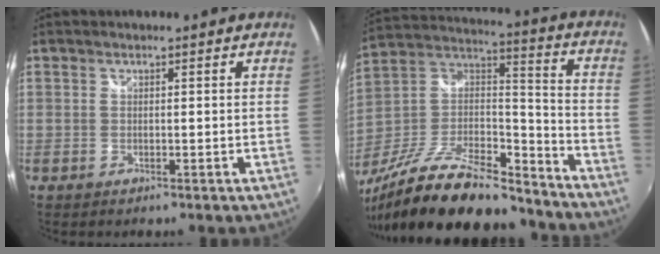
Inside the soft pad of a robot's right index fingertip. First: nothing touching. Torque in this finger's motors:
{"motor_torque": [0.58, -0.61, 0.61, 0.10]}